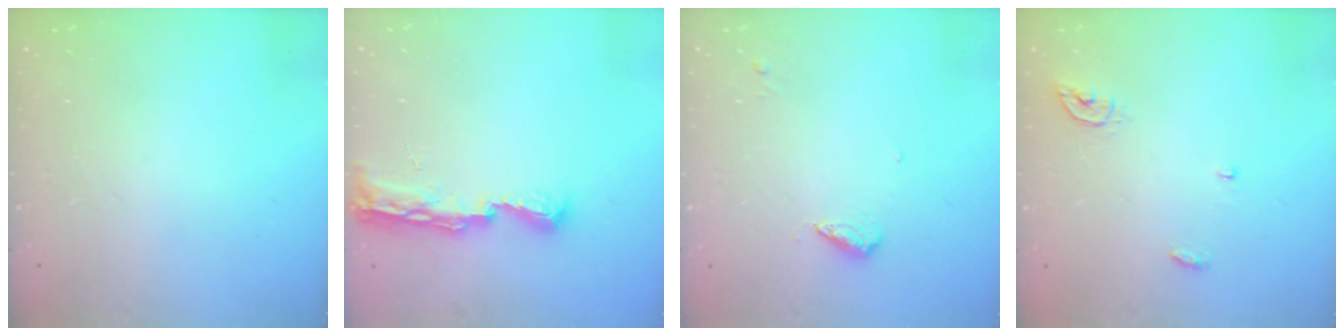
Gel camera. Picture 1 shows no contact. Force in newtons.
{"total": 8.3, "press": 8.2, "slide": 0.9}
{"total": 6.0, "press": 5.9, "slide": 1.5}
{"total": 4.5, "press": 4.5, "slide": 0.3}